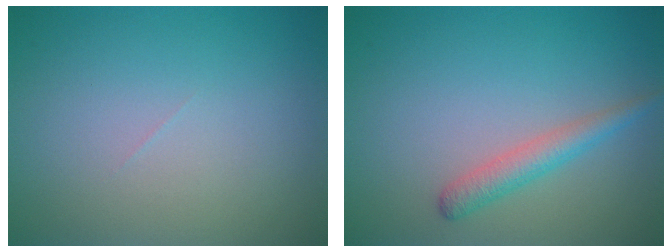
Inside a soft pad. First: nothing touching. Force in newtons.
{"total": 2.3, "press": 2.3, "slide": 0.0}